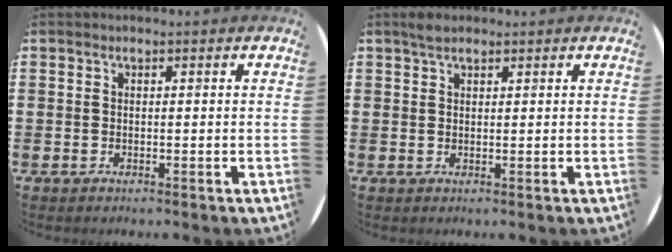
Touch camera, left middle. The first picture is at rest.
{"total": 1.6, "force": [1.4, 0.6, 0.7], "torque": [-0.015, 0.005, 0.024]}